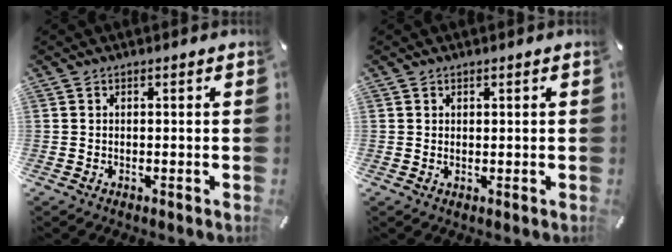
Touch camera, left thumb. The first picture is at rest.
{"total": 0.7, "force": [0.5, 0.3, 0.3], "torque": [-0.007, -0.002, 0.010]}